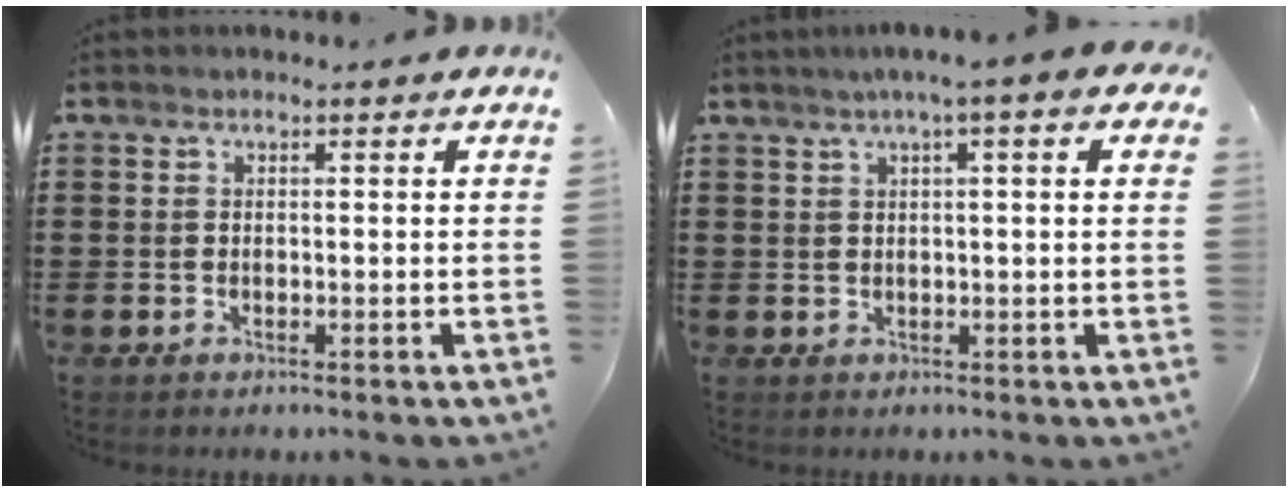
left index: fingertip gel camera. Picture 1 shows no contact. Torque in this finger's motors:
{"motor_torque": [2.14, 0.00, 1.04, 0.21]}